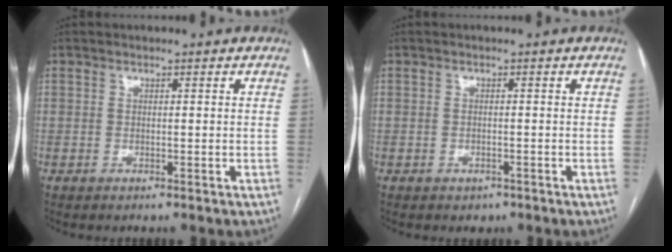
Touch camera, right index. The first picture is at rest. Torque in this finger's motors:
{"motor_torque": [0.09, 0.04, 0.02, 0.01]}